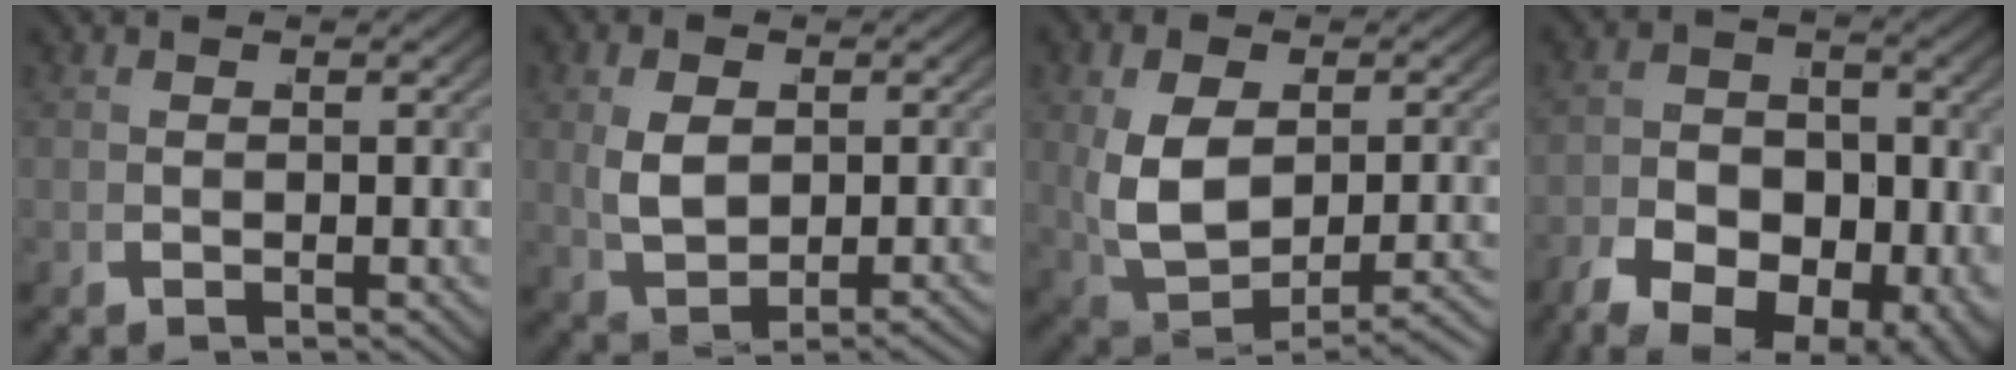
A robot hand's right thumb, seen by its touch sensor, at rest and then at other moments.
{"total": 4.0, "force": [0.6, 2.4, 3.2], "torque": [-0.068, -0.010, 0.026]}
{"total": 6.9, "force": [-0.9, 4.3, 5.4], "torque": [-0.127, -0.022, 0.012]}
{"total": 10.9, "force": [-3.8, 7.7, 6.7], "torque": [-0.119, -0.062, -0.035]}